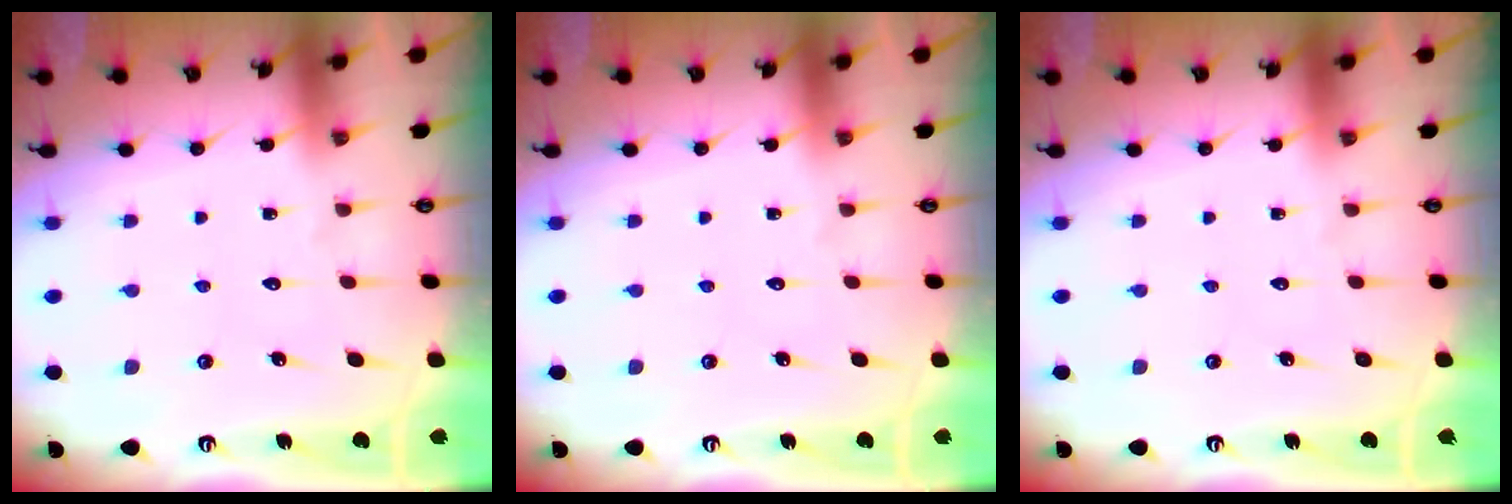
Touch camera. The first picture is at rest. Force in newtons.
{"total": 0.0}
{"total": 0.0}